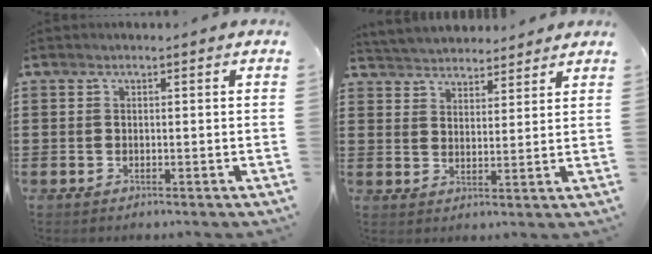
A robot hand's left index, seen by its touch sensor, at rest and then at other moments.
{"total": 4.0, "force": [3.9, 0.7, -0.4], "torque": [-0.011, -0.017, 0.071]}